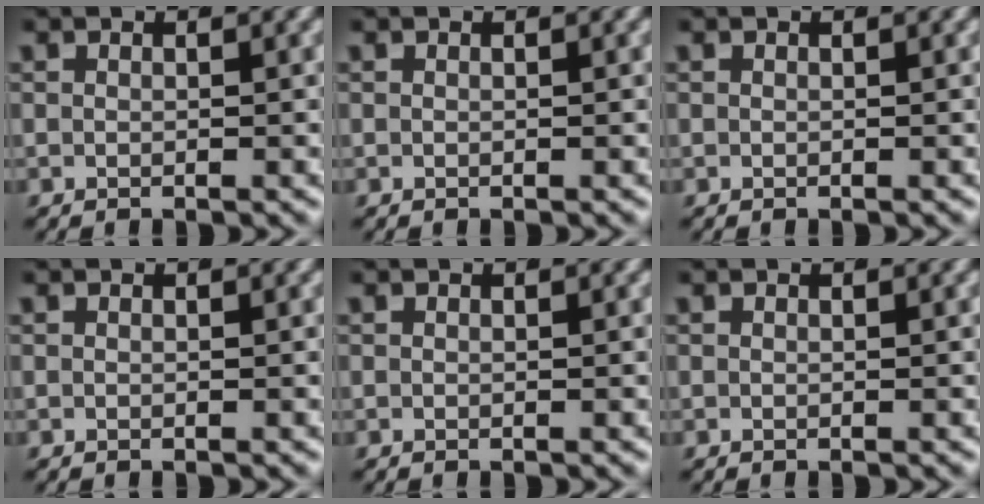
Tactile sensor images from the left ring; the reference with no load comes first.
{"total": 0.0}
{"total": 0.0}
{"total": 0.0}
{"total": 0.0}
{"total": 0.0}